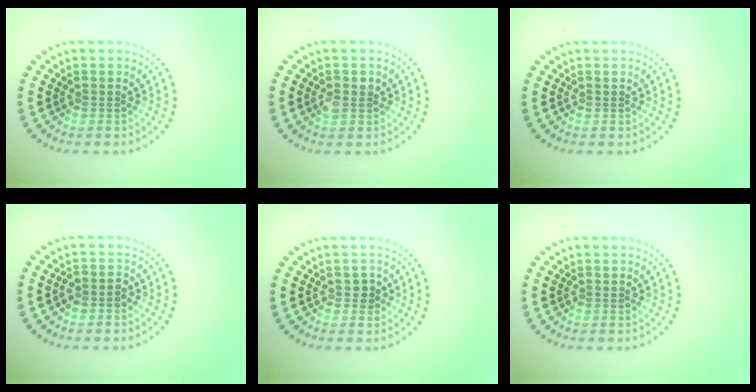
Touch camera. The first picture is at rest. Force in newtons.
{"total": 1.5, "press": 1.5, "slide": 0.2}
{"total": 0.0}
{"total": 1.3, "press": 1.1, "slide": 0.7}
{"total": 0.9, "press": 0.8, "slide": 0.4}
{"total": 0.0}